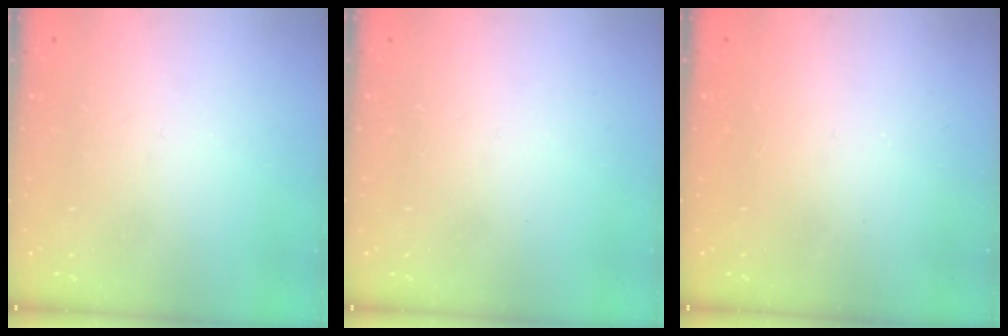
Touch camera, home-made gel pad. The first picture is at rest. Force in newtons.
{"total": 0.0}
{"total": 1.0, "press": 1.0, "slide": 0.1}